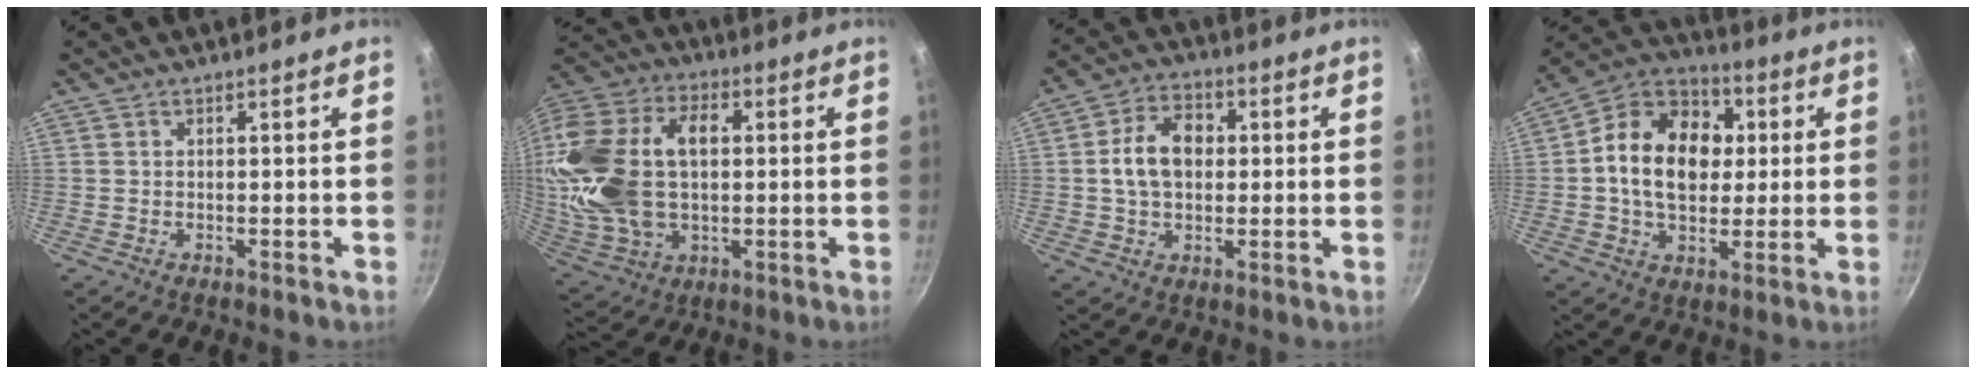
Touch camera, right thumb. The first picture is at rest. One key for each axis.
{"total": 25.8, "fx": 2.4, "fy": 16.6, "fz": 19.6, "tx": -0.404, "ty": 0.020, "tz": 0.046}
{"total": 9.8, "fx": 0.8, "fy": 7.0, "fz": 6.8, "tx": -0.095, "ty": 0.018, "tz": 0.005}
{"total": 17.8, "fx": 1.9, "fy": 12.9, "fz": 12.1, "tx": -0.167, "ty": 0.021, "tz": 0.015}